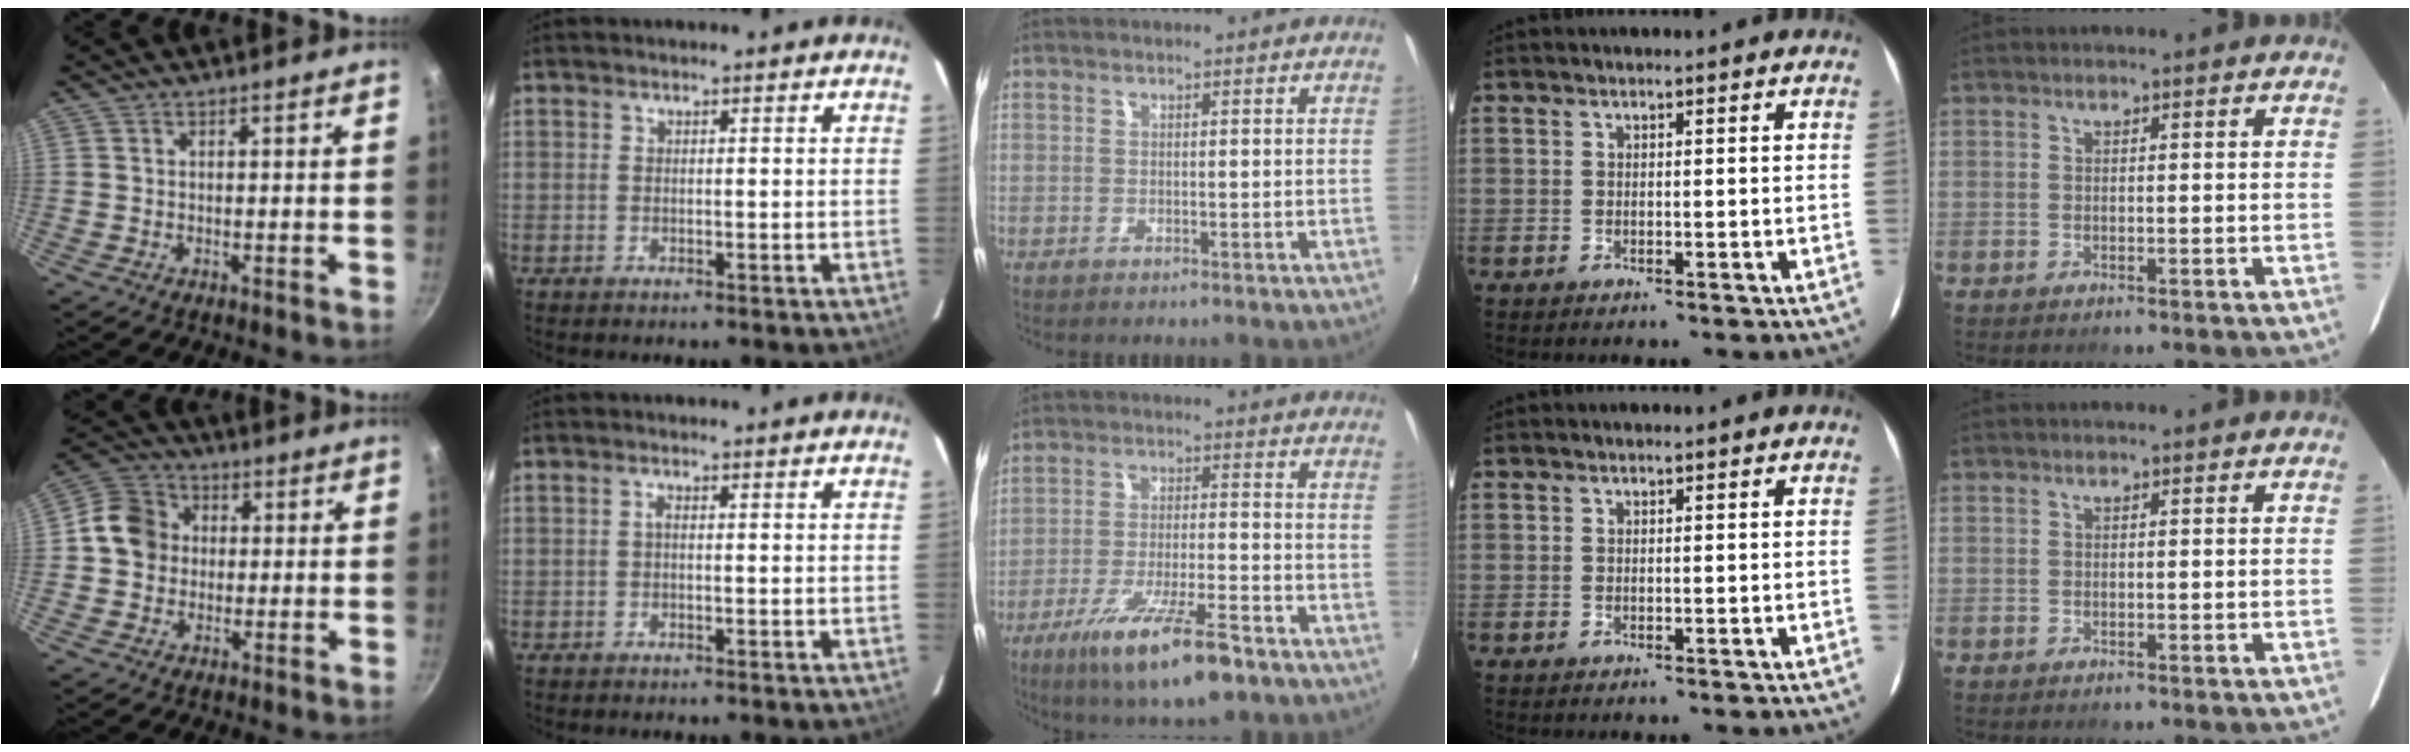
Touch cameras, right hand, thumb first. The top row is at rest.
{"thumb": {"total": 8.8, "force": [0.4, 7.8, 3.9], "torque": [-0.037, 0.017, -0.015]}, "index": {"total": 0.7, "force": [-0.1, 0.3, 0.7], "torque": [-0.013, 0.005, -0.004]}, "middle": {"total": 13.5, "force": [-8.7, 2.7, 9.9], "torque": [-0.196, -0.029, -0.148]}}